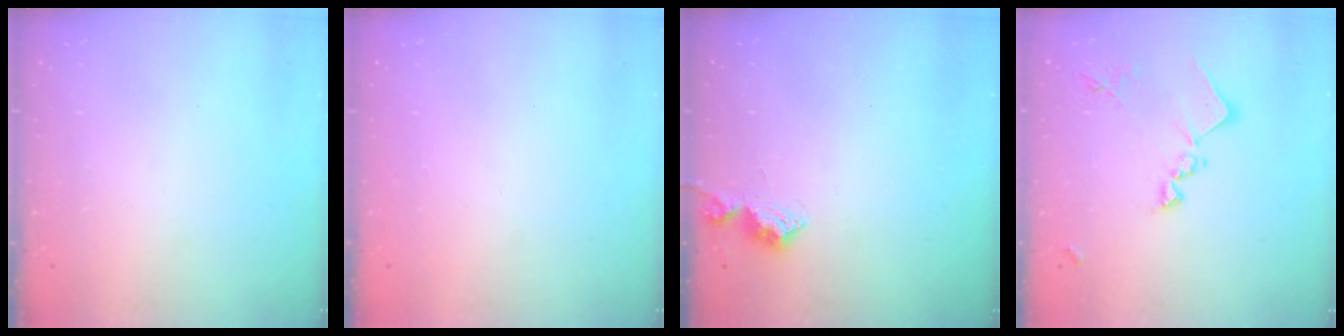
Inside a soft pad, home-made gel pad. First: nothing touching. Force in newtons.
{"total": 1.1, "press": 1.0, "slide": 0.1}
{"total": 5.8, "press": 5.7, "slide": 0.7}
{"total": 14.2, "press": 14.1, "slide": 0.6}